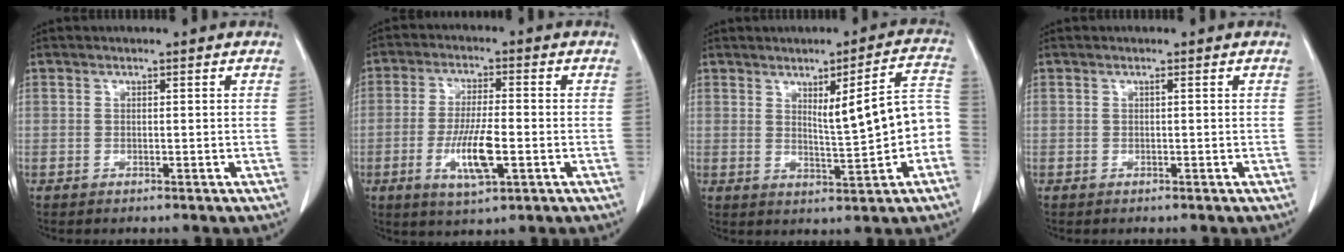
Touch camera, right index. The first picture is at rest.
{"total": 8.5, "force": [-2.4, 1.7, 7.9], "torque": [-0.151, -0.008, -0.041]}
{"total": 8.8, "force": [-0.3, 1.2, 8.7], "torque": [-0.114, 0.023, 0.003]}
{"total": 0.0}